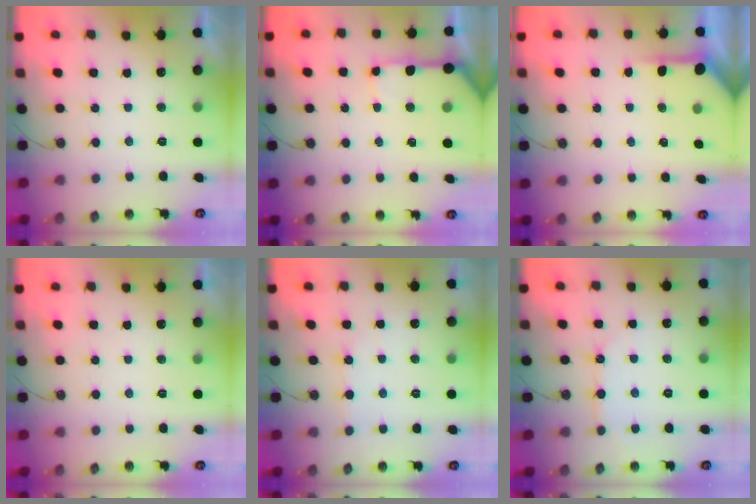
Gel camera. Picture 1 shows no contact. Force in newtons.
{"total": 10.0, "press": 9.9, "slide": 1.3}
{"total": 4.1, "press": 4.1, "slide": 0.3}
{"total": 0.0}
{"total": 3.0, "press": 3.0, "slide": 0.4}
{"total": 7.4, "press": 7.4, "slide": 0.6}